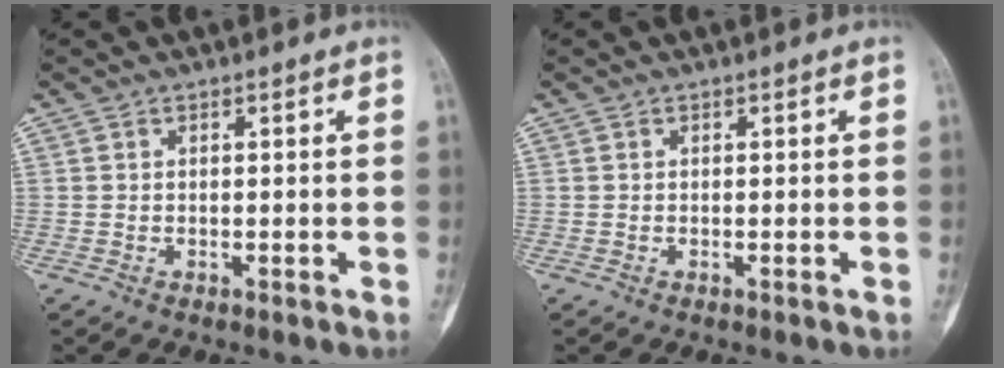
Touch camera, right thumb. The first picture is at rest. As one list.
[{"total": 0.0}]